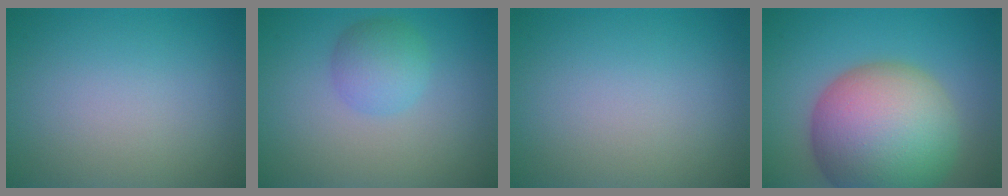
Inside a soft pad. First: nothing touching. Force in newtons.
{"total": 2.9, "press": 2.9, "slide": 0.0}
{"total": 0.0}
{"total": 14.7, "press": 14.7, "slide": 0.9}